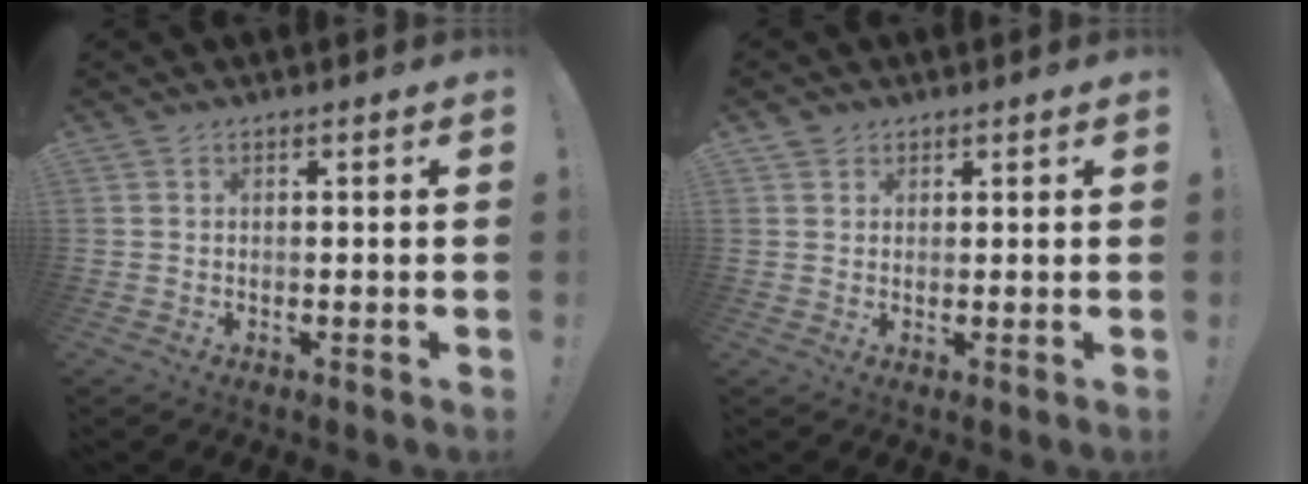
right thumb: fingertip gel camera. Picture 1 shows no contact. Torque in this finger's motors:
{"motor_torque": [-0.20, 0.48, -0.29, 0.37, -0.02]}